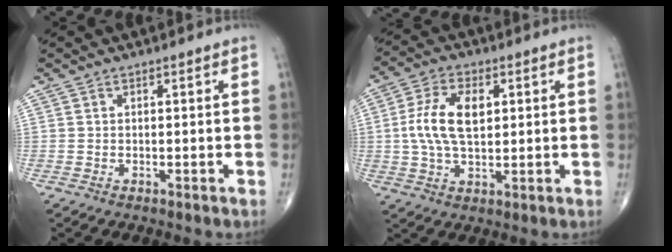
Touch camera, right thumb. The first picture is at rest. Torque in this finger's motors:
{"motor_torque": [0.32, 0.33, 1.24, 0.08, 0.13]}